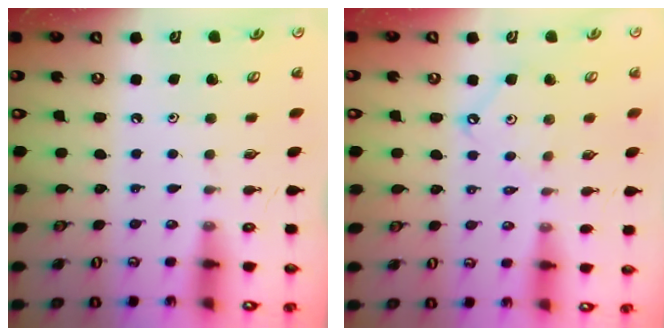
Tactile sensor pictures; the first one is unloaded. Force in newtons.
{"total": 5.5, "press": 5.4, "slide": 0.7}